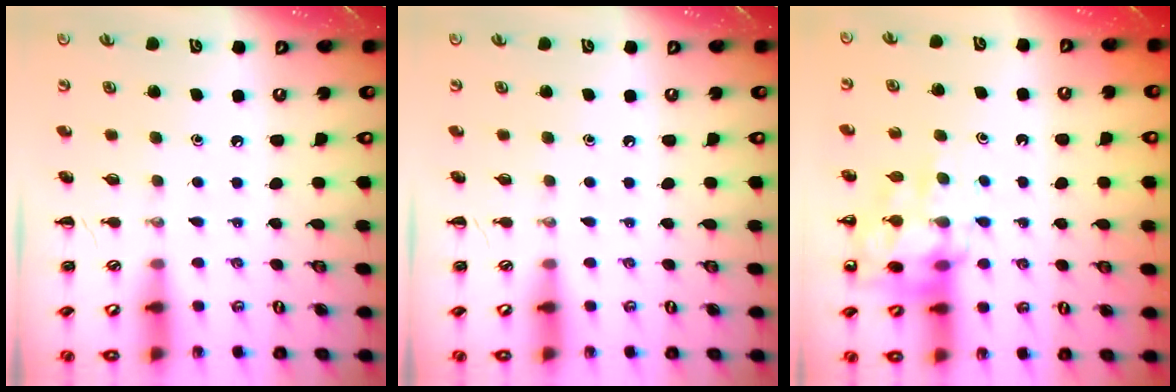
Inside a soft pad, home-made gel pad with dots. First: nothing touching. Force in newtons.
{"total": 0.0}
{"total": 12.0, "press": 11.7, "slide": 2.5}